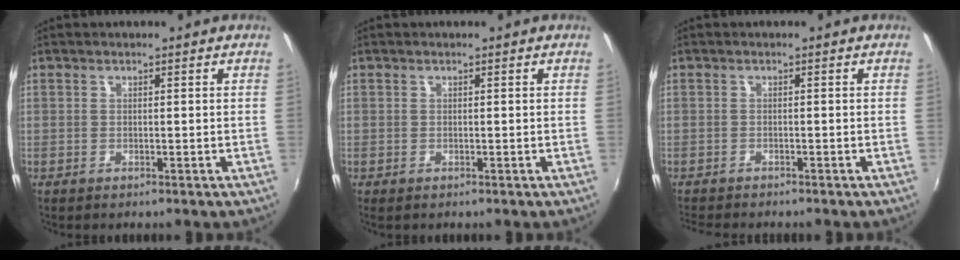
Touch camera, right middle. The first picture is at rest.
{"total": 0.0}
{"total": 3.6, "force": [-3.4, 0.4, 1.2], "torque": [-0.034, -0.018, -0.061]}